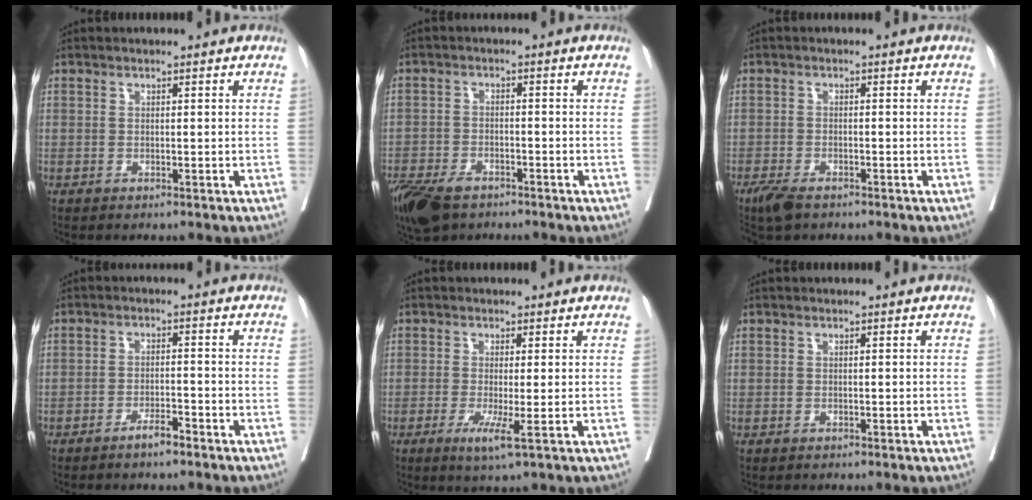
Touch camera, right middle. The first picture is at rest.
{"total": 9.9, "force": [-6.8, 5.2, 5.1], "torque": [-0.112, -0.013, -0.115]}
{"total": 3.7, "force": [-2.7, 1.3, 2.2], "torque": [-0.045, -0.008, -0.046]}
{"total": 2.9, "force": [-2.2, 0.3, 1.8], "torque": [-0.033, -0.001, -0.039]}
{"total": 3.7, "force": [-1.2, -0.1, 3.5], "torque": [-0.062, -0.013, -0.019]}
{"total": 0.0}